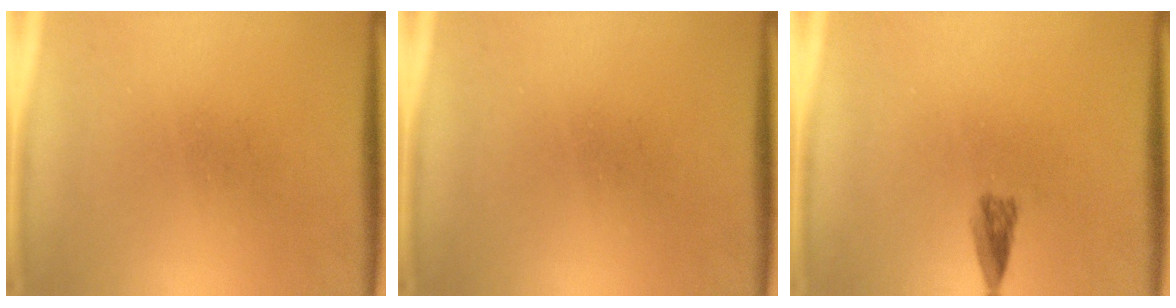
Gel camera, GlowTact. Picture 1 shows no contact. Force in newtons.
{"total": 0.0}
{"total": 2.0}